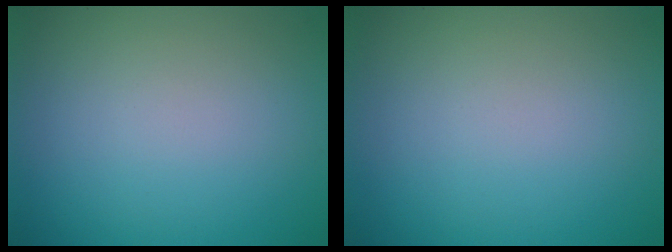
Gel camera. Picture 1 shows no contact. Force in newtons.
{"total": 0.0}